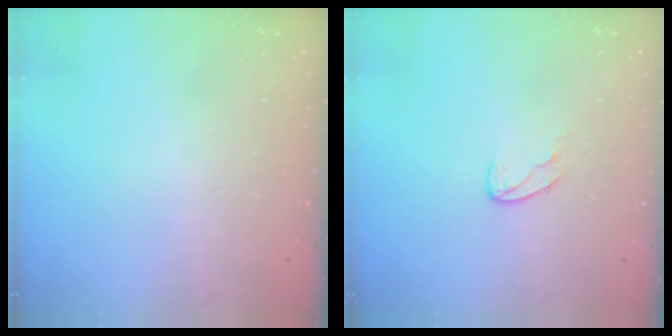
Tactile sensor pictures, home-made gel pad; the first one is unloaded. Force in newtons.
{"total": 4.6, "press": 4.6, "slide": 0.5}